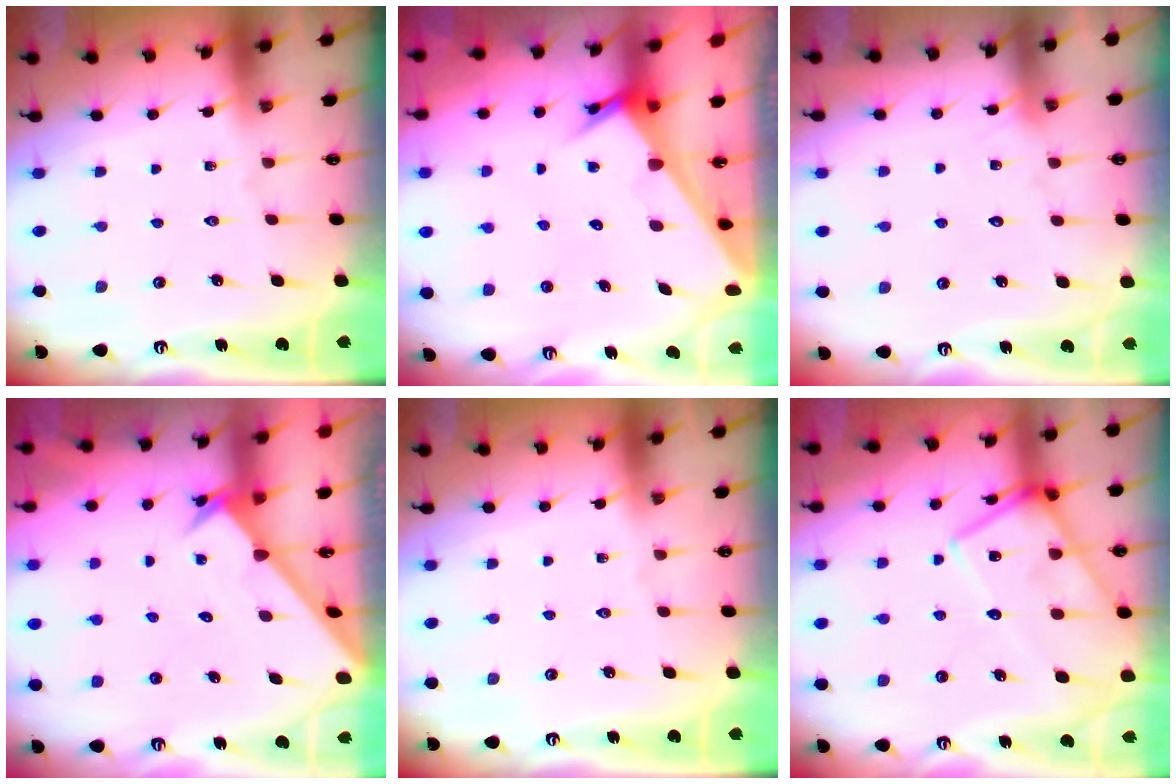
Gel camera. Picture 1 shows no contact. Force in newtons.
{"total": 3.6, "press": 3.5, "slide": 0.2}
{"total": 5.0, "press": 5.0, "slide": 0.5}
{"total": 2.5, "press": 2.5, "slide": 0.2}
{"total": 0.0}
{"total": 14.8, "press": 14.8, "slide": 0.9}